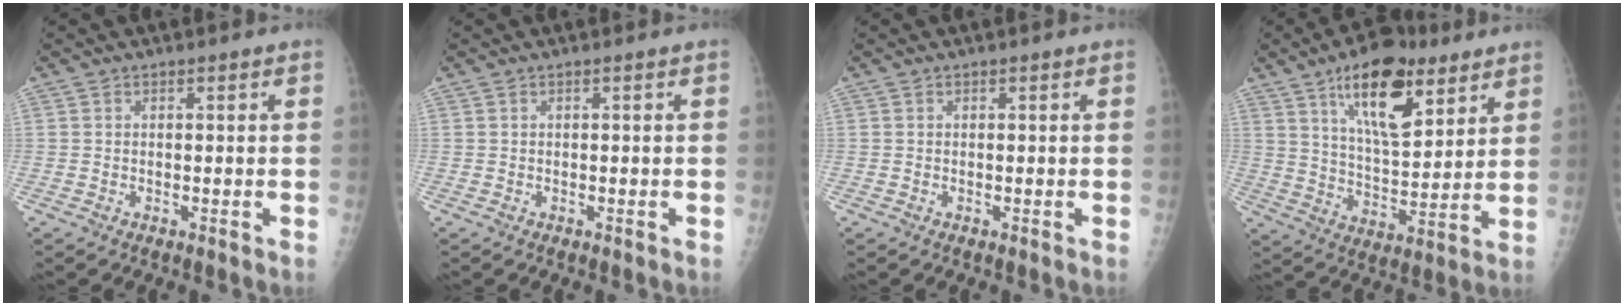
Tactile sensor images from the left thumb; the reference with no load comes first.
{"total": 0.0}
{"total": 0.0}
{"total": 17.6, "force": [9.7, 7.6, 12.6], "torque": [-0.166, -0.043, 0.161]}